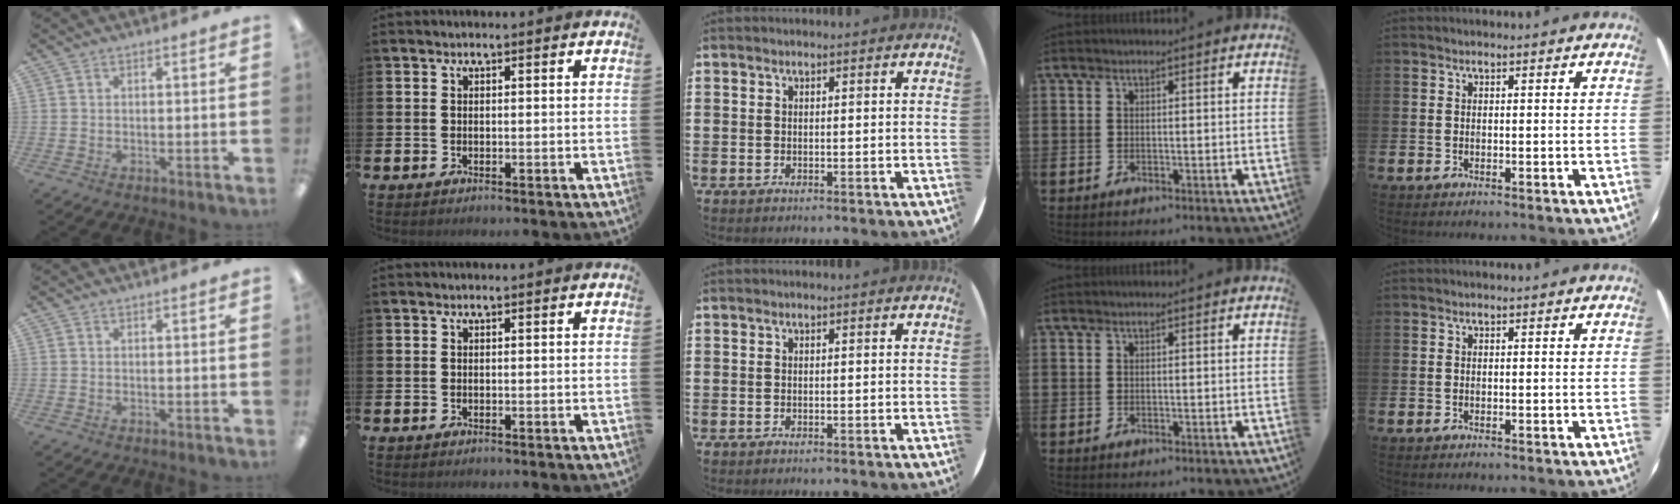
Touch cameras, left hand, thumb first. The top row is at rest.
{}